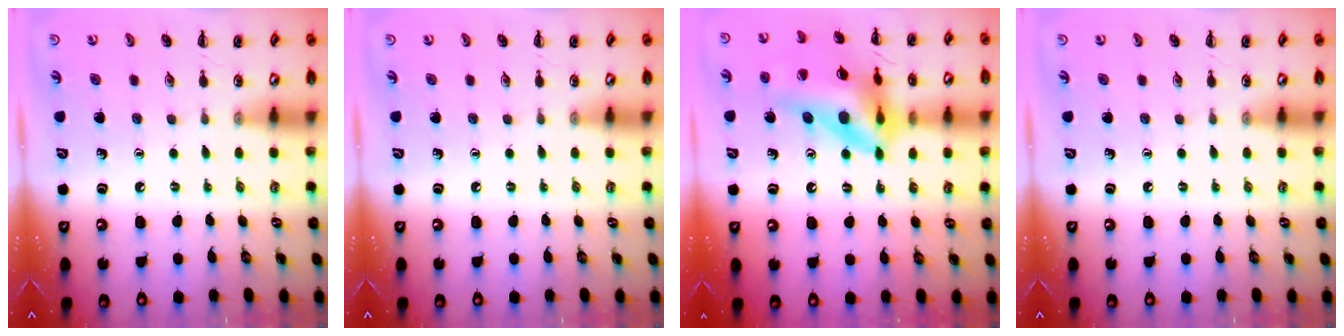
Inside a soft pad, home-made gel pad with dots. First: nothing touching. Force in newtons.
{"total": 0.0}
{"total": 19.1, "press": 18.3, "slide": 5.2}
{"total": 0.0}